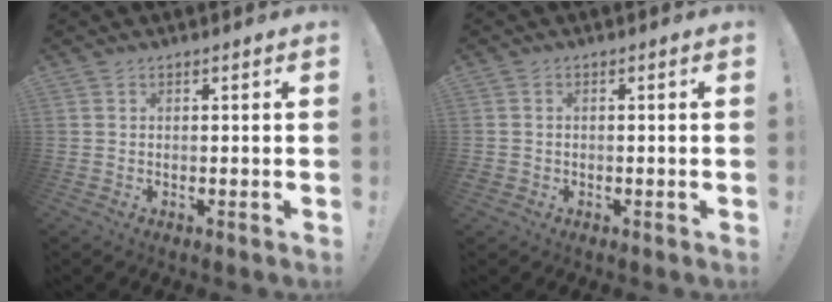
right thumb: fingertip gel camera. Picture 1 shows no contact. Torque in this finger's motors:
{"motor_torque": [-0.06, 0.18, 0.17, -0.11, 0.06]}